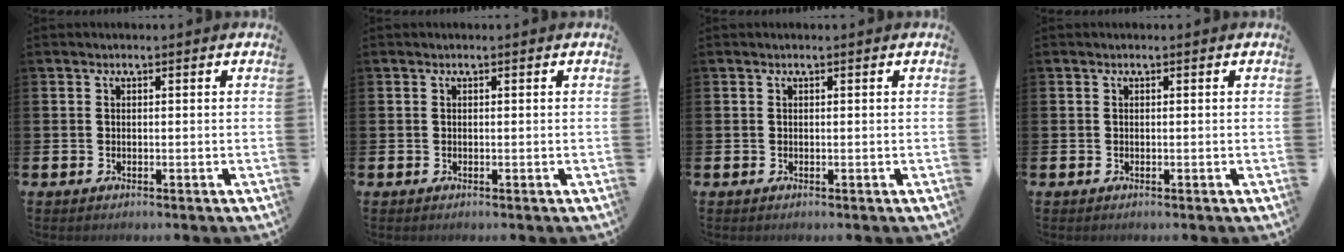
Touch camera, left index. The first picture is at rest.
{"total": 0.0}
{"total": 0.0}
{"total": 0.0}